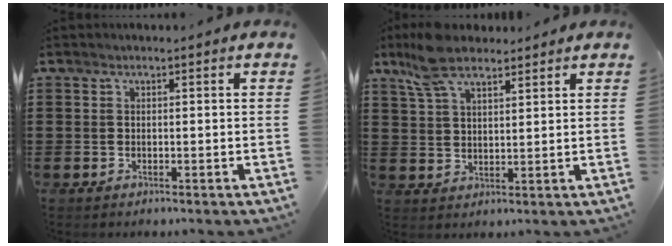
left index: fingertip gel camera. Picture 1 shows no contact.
{"total": 7.2, "force": [5.5, 2.8, 3.7], "torque": [-0.088, 0.002, 0.104]}